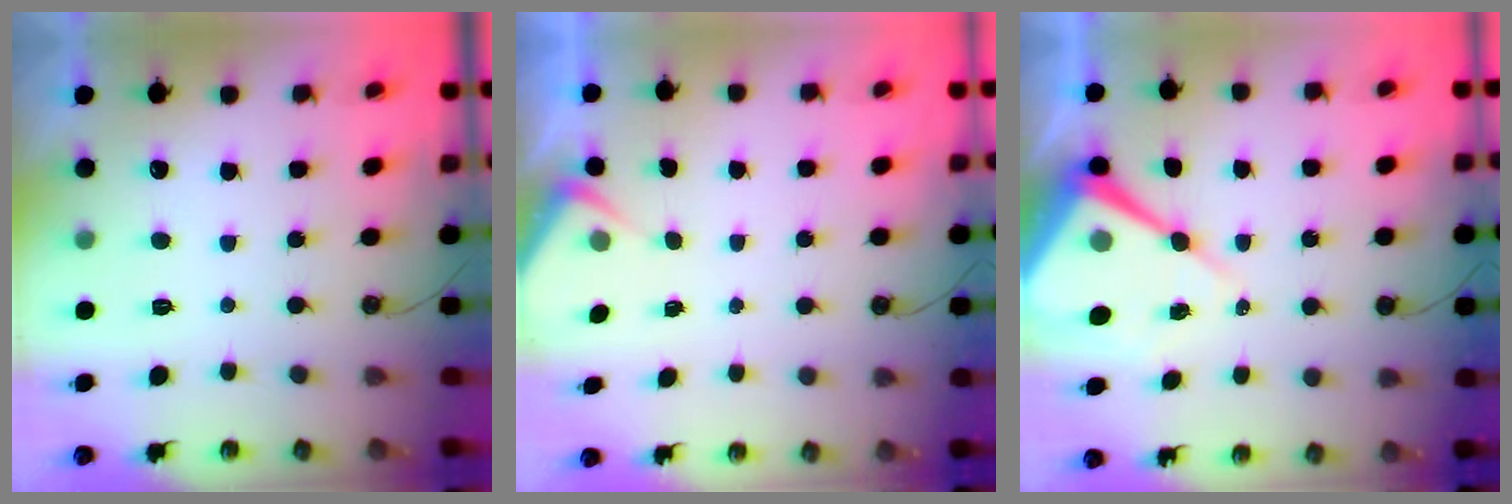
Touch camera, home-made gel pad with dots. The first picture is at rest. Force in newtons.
{"total": 2.6, "press": 2.5, "slide": 0.5}
{"total": 12.8, "press": 12.8, "slide": 1.2}